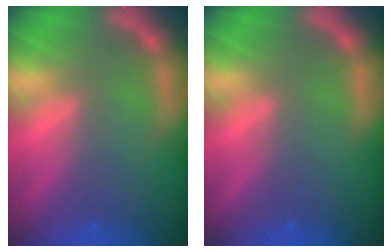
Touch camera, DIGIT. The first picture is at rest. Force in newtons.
{"total": 0.0}